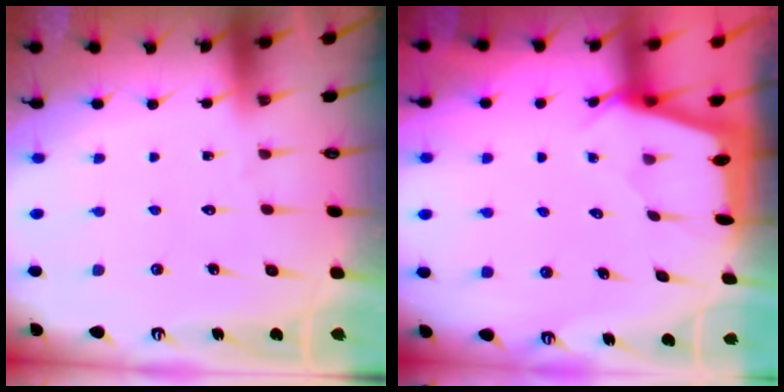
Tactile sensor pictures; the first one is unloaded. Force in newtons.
{"total": 2.2, "press": 2.2, "slide": 0.3}